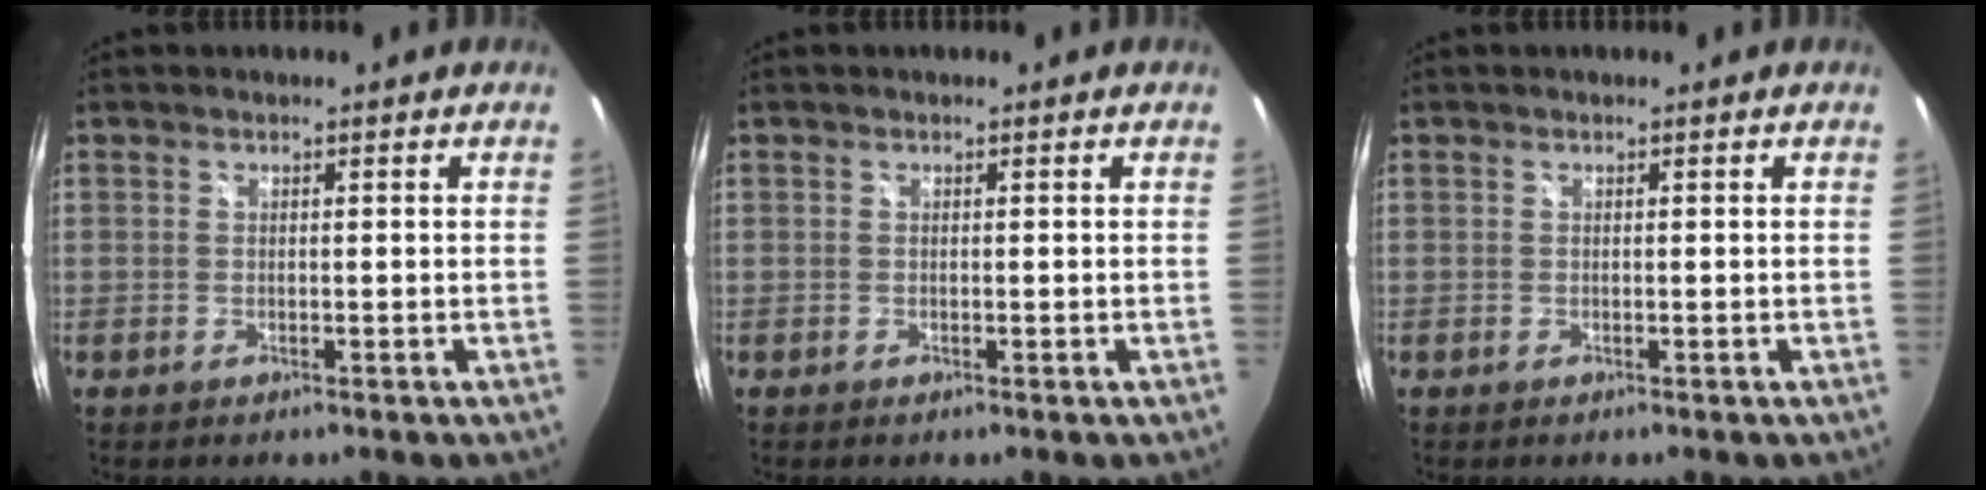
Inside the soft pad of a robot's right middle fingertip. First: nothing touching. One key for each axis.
{"total": 0.0}
{"total": 0.0}